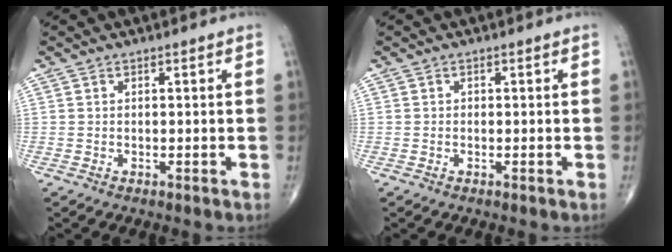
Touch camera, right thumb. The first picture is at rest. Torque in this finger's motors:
{"motor_torque": [0.04, 0.12, 0.21, -0.19, 0.00]}